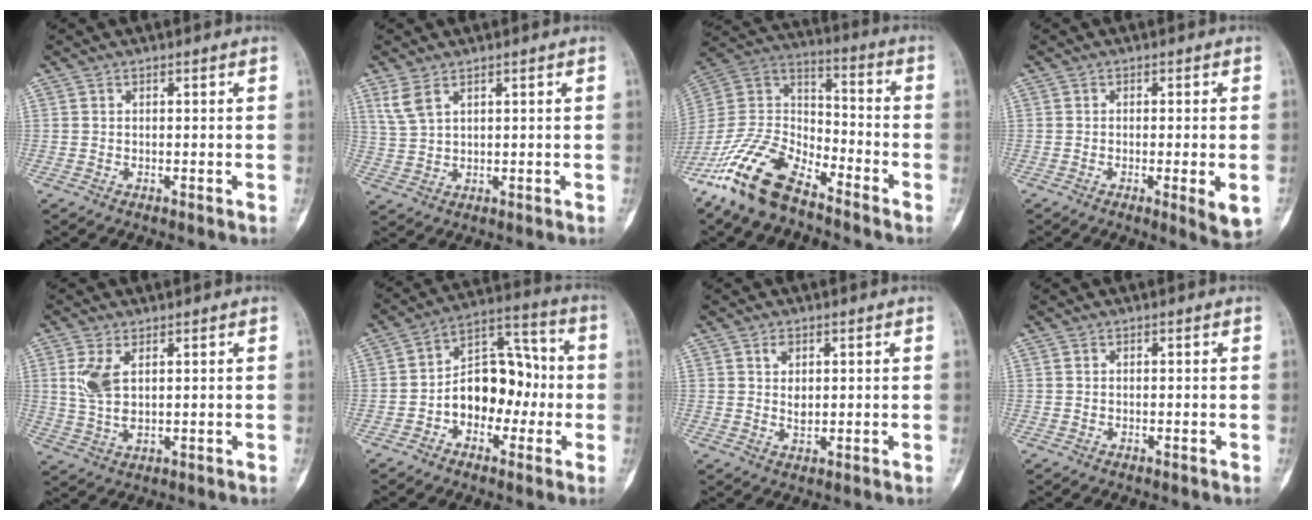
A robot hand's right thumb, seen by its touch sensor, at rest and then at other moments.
{"total": 4.3, "force": [2.7, 1.9, 2.8], "torque": [-0.060, -0.005, 0.066]}
{"total": 17.0, "force": [-12.1, 7.3, 9.4], "torque": [-0.179, 0.069, -0.237]}
{"total": 5.2, "force": [-1.3, 1.1, 4.9], "torque": [-0.073, -0.013, -0.019]}
{"total": 6.1, "force": [1.9, 2.9, 5.0], "torque": [-0.111, -0.008, 0.047]}
{"total": 13.1, "force": [-2.2, 9.0, 9.3], "torque": [-0.104, 0.052, -0.046]}
{"total": 3.0, "force": [1.0, 1.8, 2.2], "torque": [-0.029, -0.008, 0.020]}
{"total": 0.0}